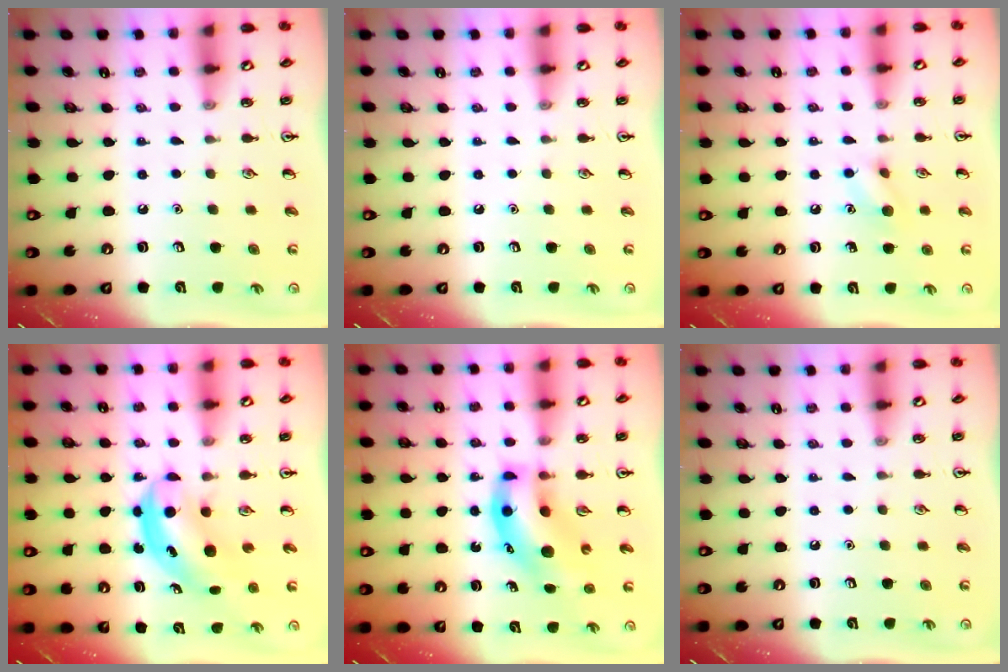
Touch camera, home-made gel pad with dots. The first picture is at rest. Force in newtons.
{"total": 0.0}
{"total": 7.5, "press": 7.3, "slide": 1.3}
{"total": 4.7, "press": 4.6, "slide": 0.5}
{"total": 11.6, "press": 11.1, "slide": 3.3}
{"total": 0.0}